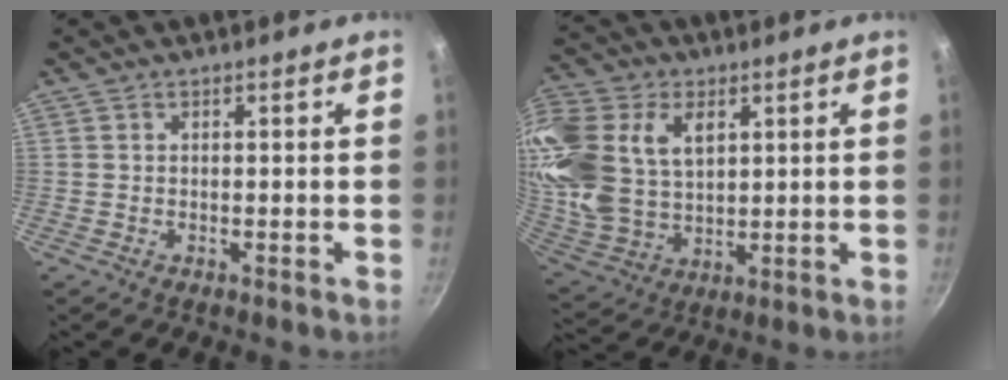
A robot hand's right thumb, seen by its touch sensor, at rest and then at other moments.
{"total": 23.7, "force": [7.5, 16.4, 15.4], "torque": [-0.344, 0.000, 0.149]}